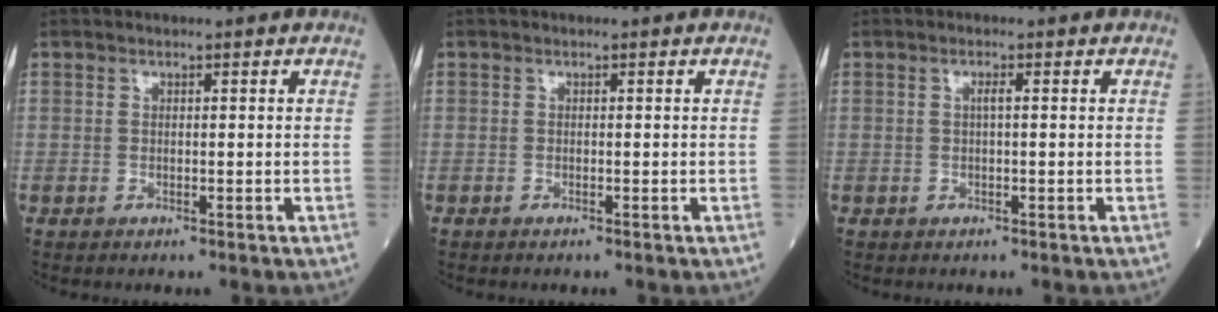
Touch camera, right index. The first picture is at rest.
{"total": 0.0}
{"total": 0.9, "force": [0.1, 0.0, 0.9], "torque": [-0.018, 0.002, 0.001]}